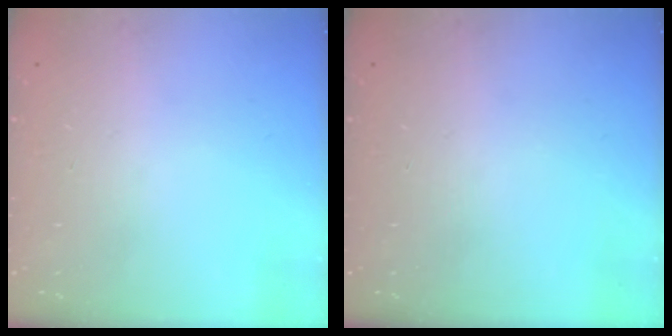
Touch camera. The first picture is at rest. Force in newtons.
{"total": 0.0}